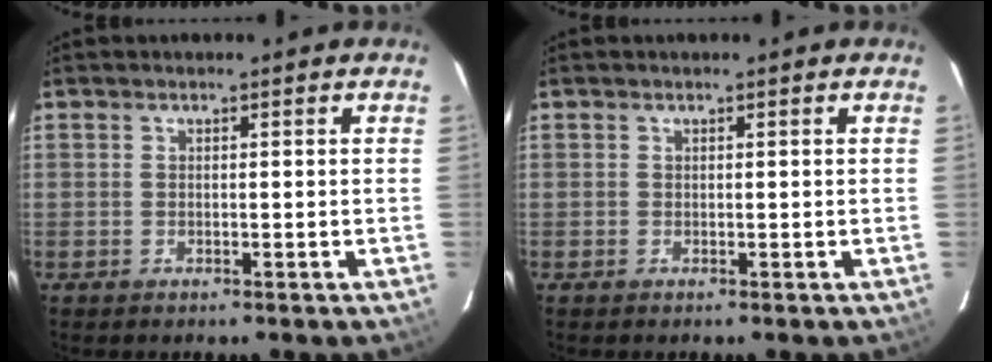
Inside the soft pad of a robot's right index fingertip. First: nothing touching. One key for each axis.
{"total": 0.0}